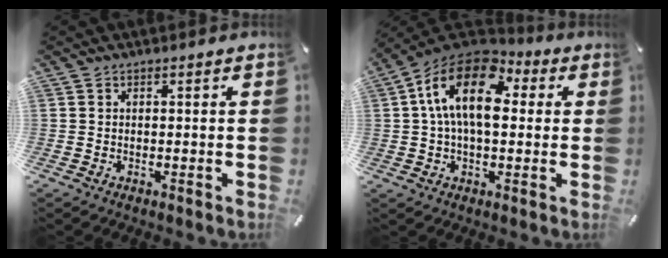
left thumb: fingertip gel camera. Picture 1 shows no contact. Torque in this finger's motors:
{"motor_torque": [0.83, 1.58, 1.57, -1.20, 0.65]}